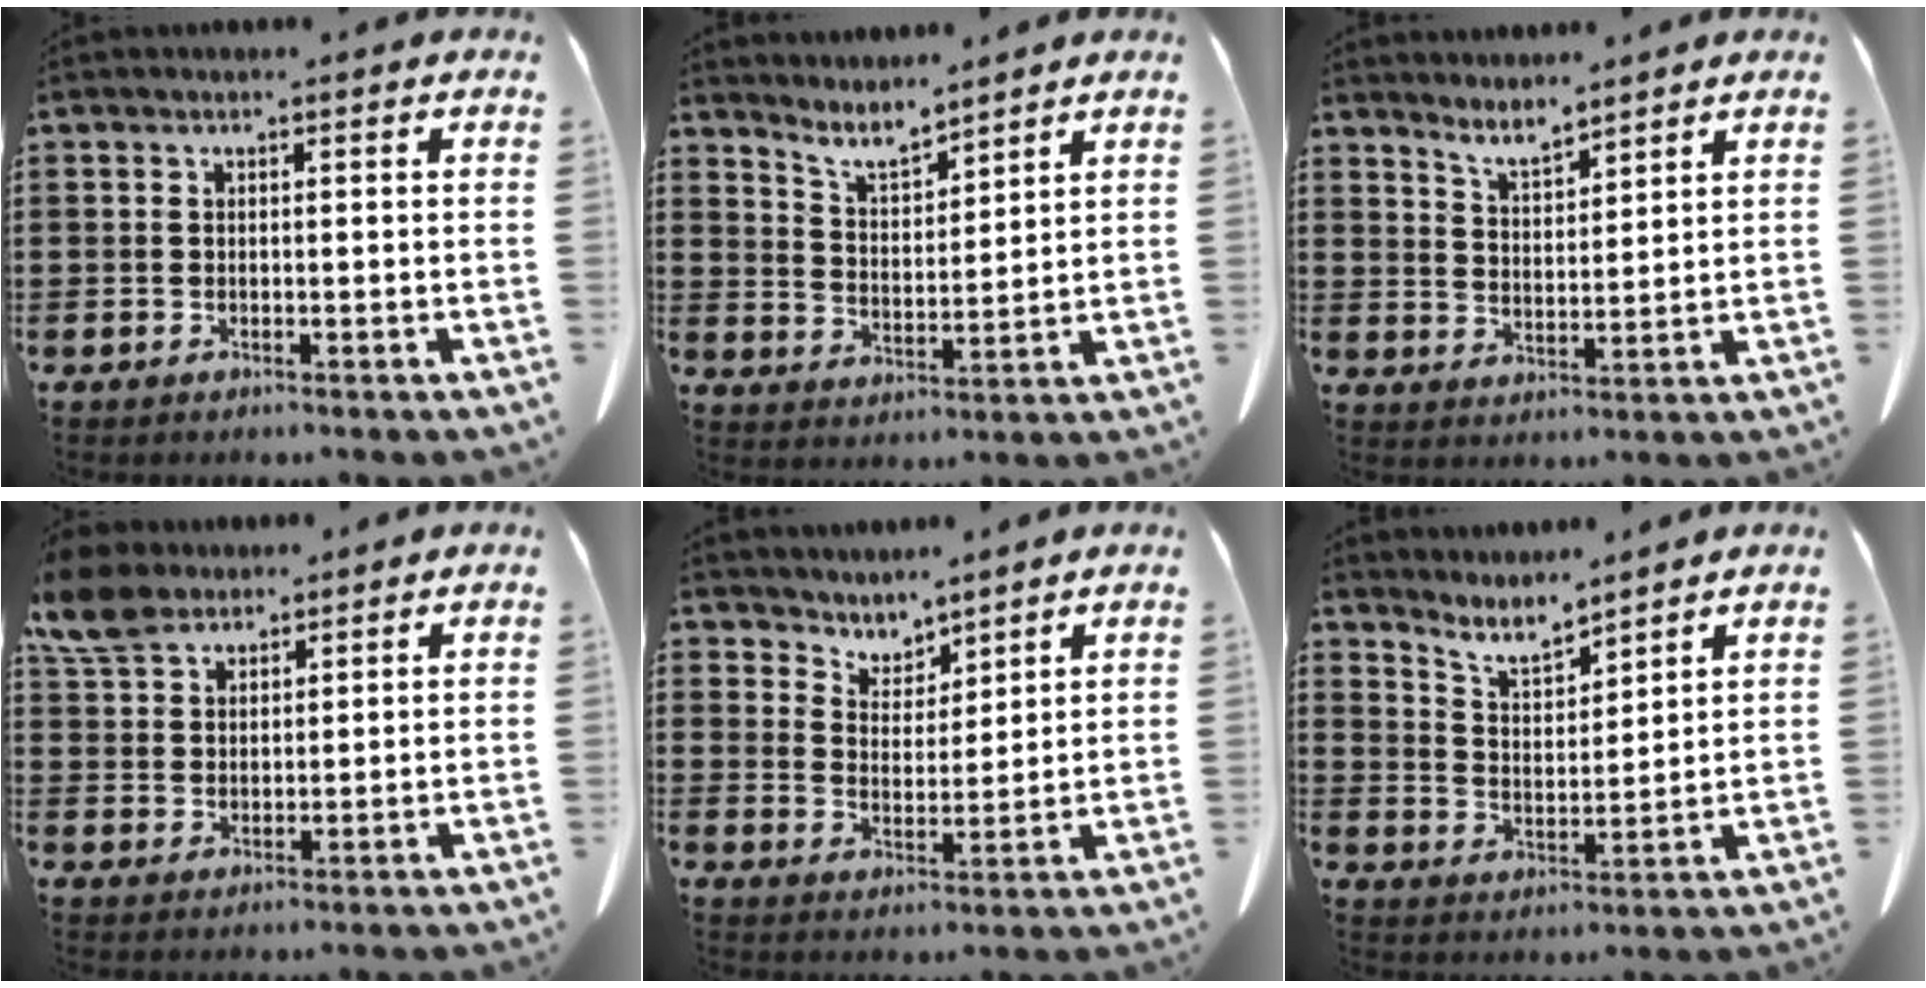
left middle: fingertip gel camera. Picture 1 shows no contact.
{"total": 5.0, "force": [4.8, 0.4, 1.2], "torque": [-0.041, -0.024, 0.086]}
{"total": 3.9, "force": [3.9, 0.0, 0.4], "torque": [-0.021, -0.019, 0.070]}
{"total": 6.9, "force": [5.3, 3.2, 3.1], "torque": [-0.088, 0.002, 0.100]}
{"total": 3.6, "force": [3.4, 0.9, -0.8], "torque": [-0.004, -0.021, 0.060]}
{"total": 5.6, "force": [5.3, 0.9, 1.7], "torque": [-0.052, -0.026, 0.095]}